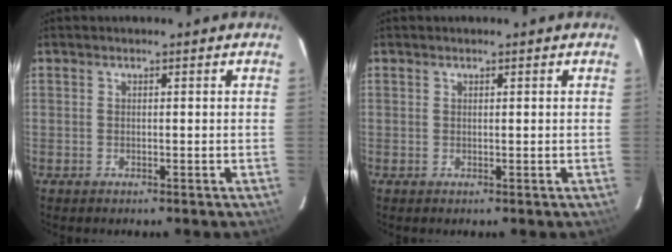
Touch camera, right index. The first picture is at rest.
{"total": 0.0}